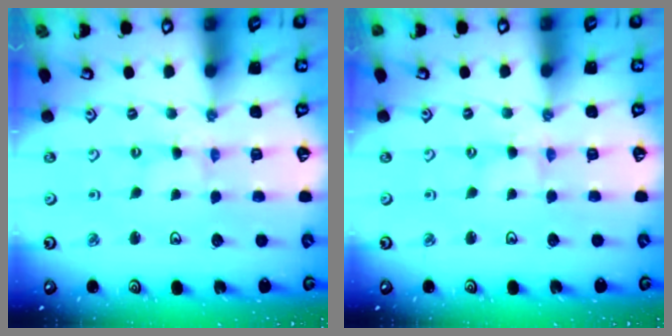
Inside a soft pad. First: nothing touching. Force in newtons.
{"total": 1.6, "press": 1.6, "slide": 0.2}